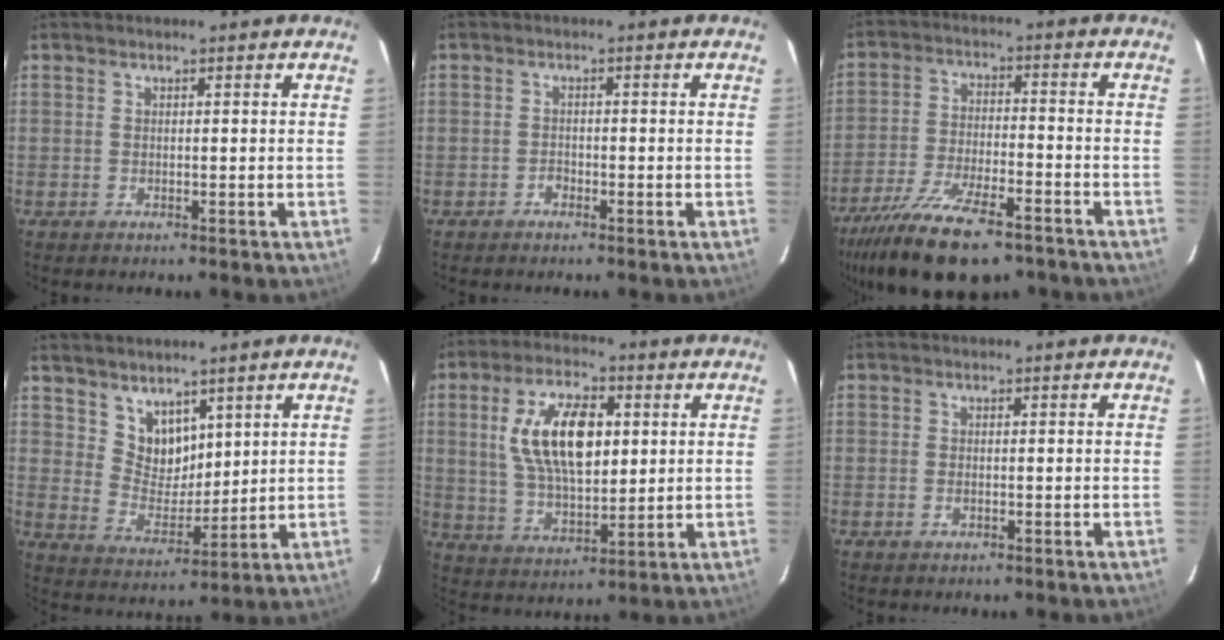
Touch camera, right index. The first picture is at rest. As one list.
[{"total": 1.3, "force": [-1.0, 0.8, 0.3], "torque": [-0.005, 0.001, -0.018]}, {"total": 18.1, "force": [-13.3, 5.9, 10.8], "torque": [-0.220, -0.043, -0.221]}, {"total": 7.0, "force": [4.9, 4.5, 2.1], "torque": [-0.029, -0.001, 0.102]}, {"total": 14.3, "force": [3.4, 6.7, 12.2], "torque": [-0.230, 0.010, 0.068]}, {"total": 1.2, "force": [-0.5, 0.8, 0.8], "torque": [-0.015, -0.001, -0.009]}]